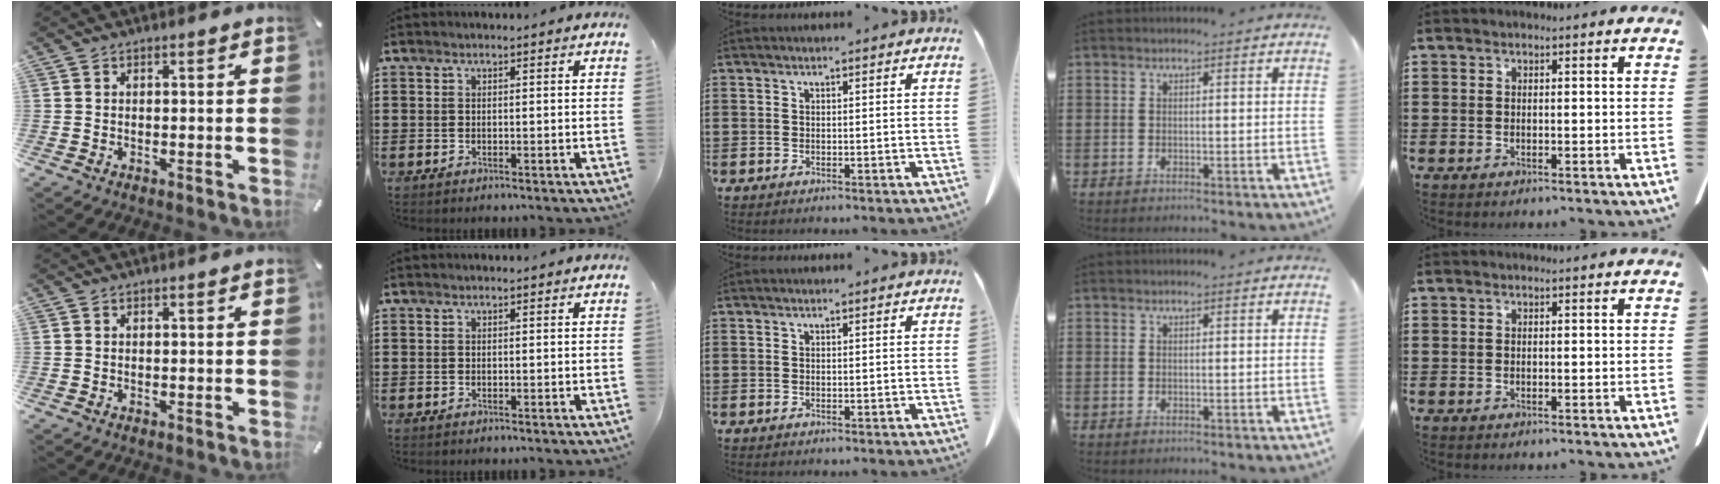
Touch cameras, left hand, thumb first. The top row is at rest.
{}